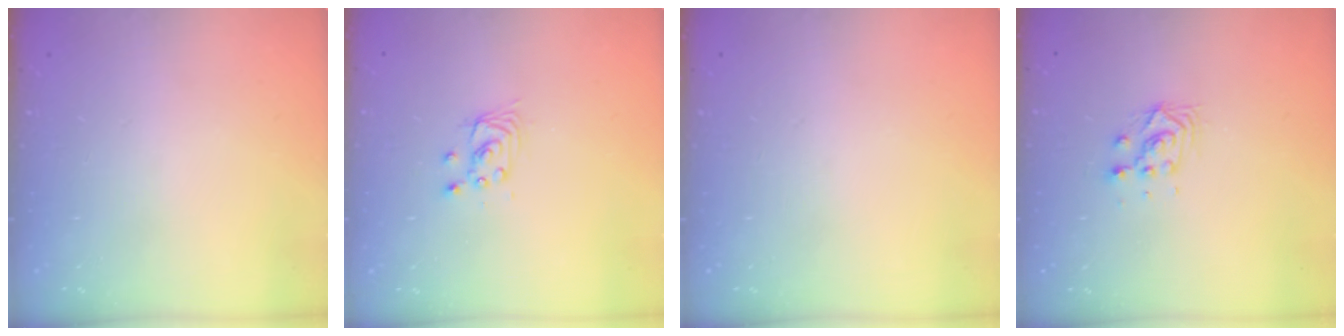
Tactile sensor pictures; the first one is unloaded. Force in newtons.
{"total": 2.7, "press": 2.7, "slide": 0.2}
{"total": 0.0}
{"total": 4.8, "press": 4.8, "slide": 0.1}